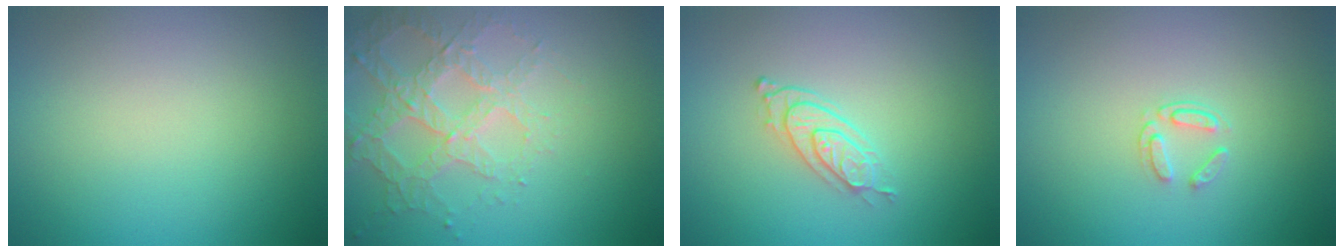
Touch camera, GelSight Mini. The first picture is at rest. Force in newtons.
{"total": 4.1, "press": 3.5, "slide": 2.0}
{"total": 2.5, "press": 2.1, "slide": 1.4}
{"total": 1.4, "press": 0.9, "slide": 1.1}